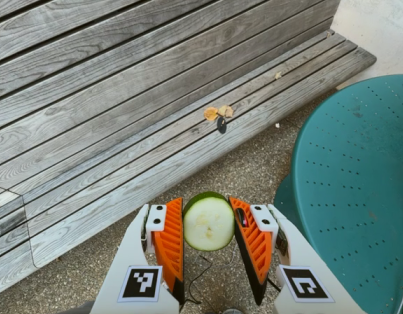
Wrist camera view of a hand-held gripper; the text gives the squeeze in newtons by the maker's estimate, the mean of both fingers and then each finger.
{"total": 9.2, "left": 9.5, "right": 8.9}